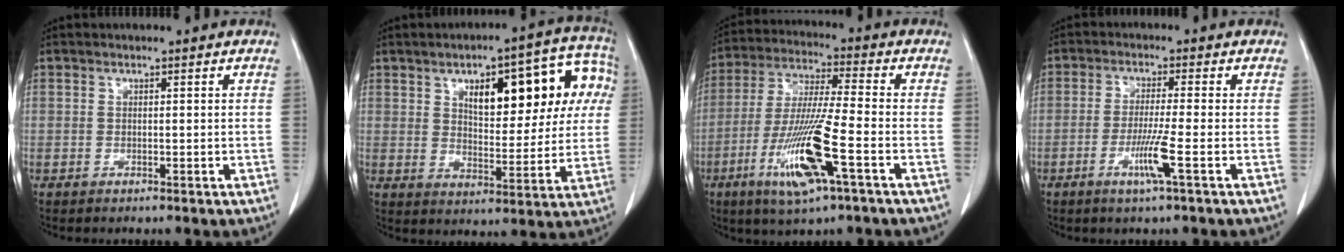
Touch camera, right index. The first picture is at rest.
{"total": 16.6, "force": [5.3, 6.3, 14.3], "torque": [-0.184, 0.040, 0.073]}
{"total": 14.0, "force": [-5.6, 0.6, 12.9], "torque": [-0.262, -0.022, -0.102]}
{"total": 5.2, "force": [-2.0, -0.8, 4.7], "torque": [-0.092, -0.012, -0.040]}